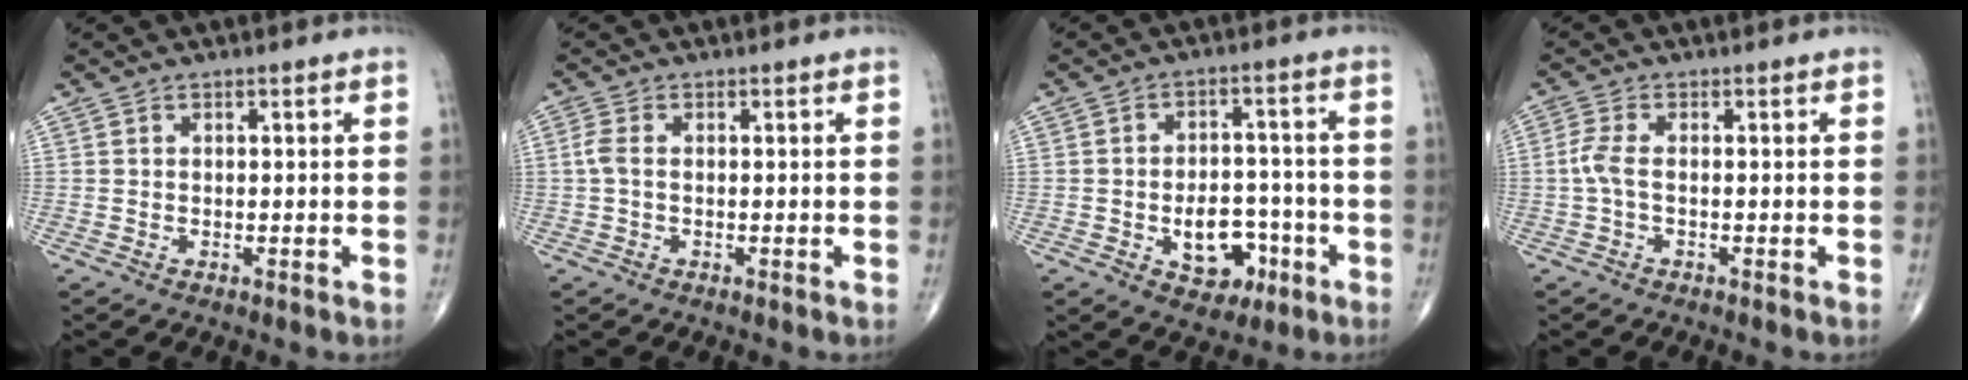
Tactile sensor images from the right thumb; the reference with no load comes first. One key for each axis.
{"total": 2.1, "fx": -0.1, "fy": 1.0, "fz": 1.9, "tx": -0.050, "ty": 0.001, "tz": -0.006}
{"total": 9.7, "fx": -3.5, "fy": 6.5, "fz": 6.3, "tx": -0.053, "ty": 0.032, "tz": -0.043}
{"total": 3.0, "fx": -0.5, "fy": 1.0, "fz": 2.8, "tx": -0.074, "ty": 0.000, "tz": -0.016}